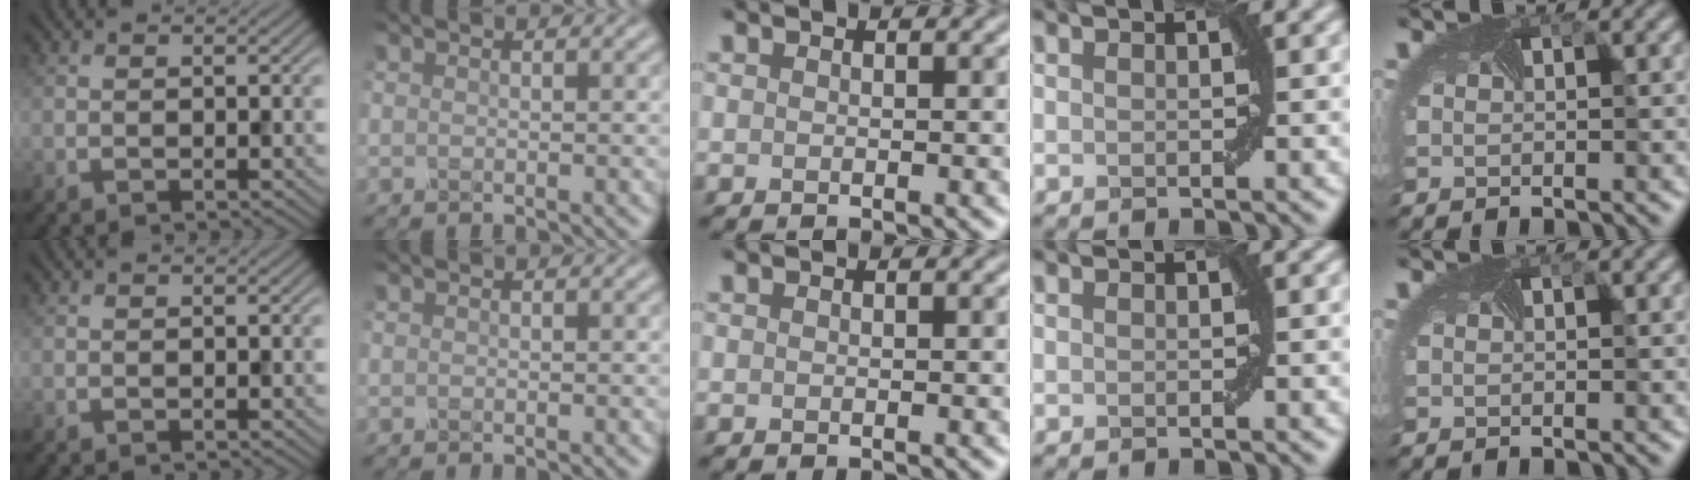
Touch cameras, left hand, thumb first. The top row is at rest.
{}